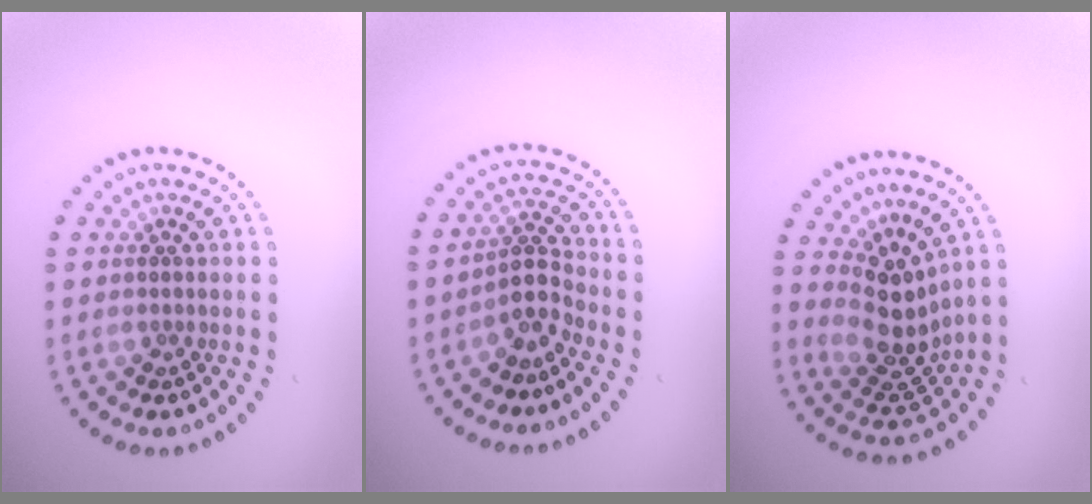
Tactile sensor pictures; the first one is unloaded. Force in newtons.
{"total": 2.7, "press": 2.1, "slide": 1.7}
{"total": 4.0, "press": 3.0, "slide": 2.7}